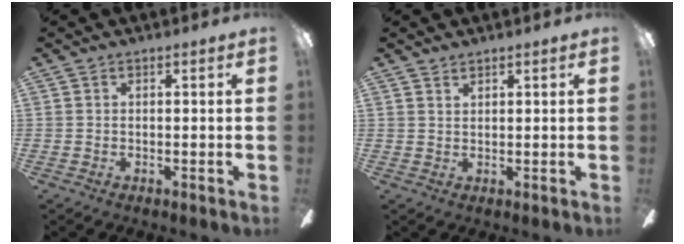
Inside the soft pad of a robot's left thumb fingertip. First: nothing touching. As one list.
[{"total": 1.4, "force": [1.3, 0.3, 0.1], "torque": [-0.002, -0.002, 0.025]}]